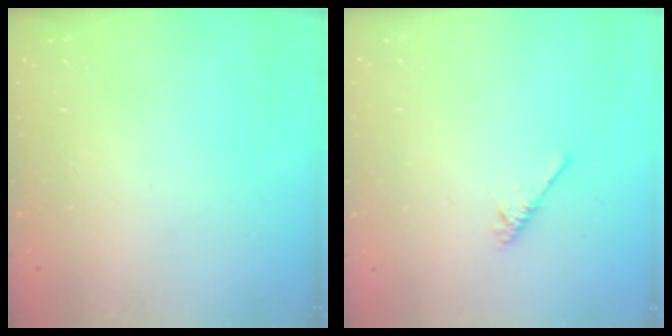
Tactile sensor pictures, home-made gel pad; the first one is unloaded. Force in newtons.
{"total": 1.9, "press": 1.9, "slide": 0.4}